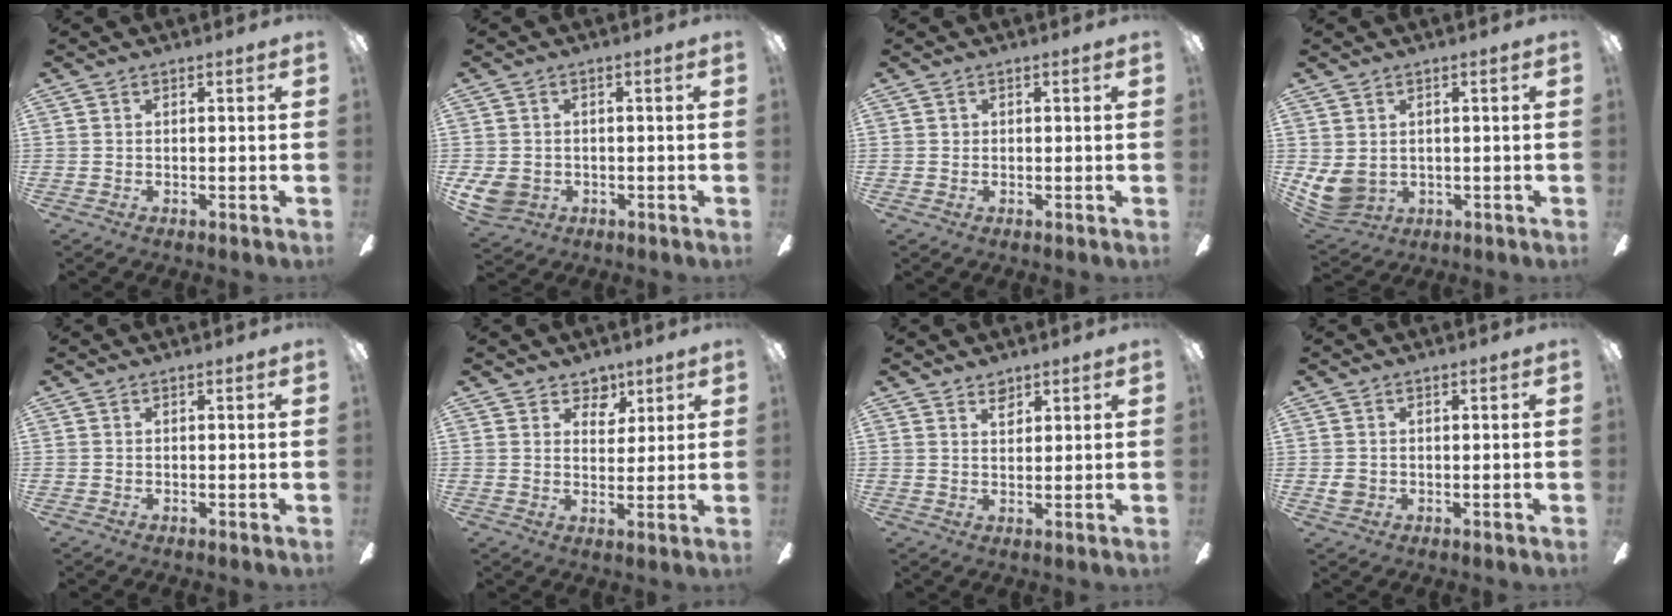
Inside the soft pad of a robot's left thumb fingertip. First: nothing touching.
{"total": 5.5, "force": [-1.3, 4.7, 2.6], "torque": [-0.071, 0.012, -0.023]}
{"total": 0.9, "force": [-0.1, 0.9, 0.1], "torque": [-0.002, 0.006, -0.004]}
{"total": 6.5, "force": [0.9, 5.4, 3.6], "torque": [-0.094, -0.008, 0.016]}
{"total": 0.0}
{"total": 5.4, "force": [3.8, 3.7, 1.0], "torque": [-0.004, -0.021, 0.064]}
{"total": 3.0, "force": [2.3, 1.7, 1.1], "torque": [-0.008, -0.009, 0.041]}
{"total": 2.2, "force": [-0.1, 2.0, 0.9], "torque": [-0.008, 0.003, -0.005]}